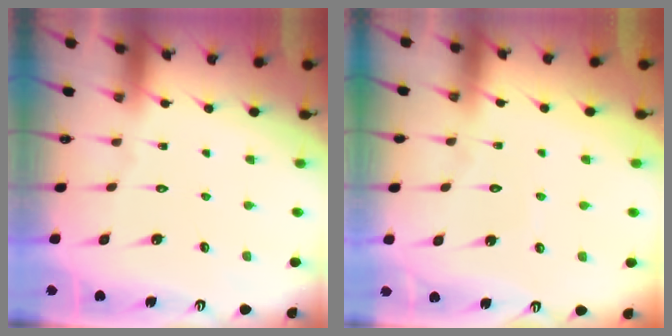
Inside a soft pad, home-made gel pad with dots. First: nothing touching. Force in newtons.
{"total": 3.1, "press": 3.1, "slide": 0.4}